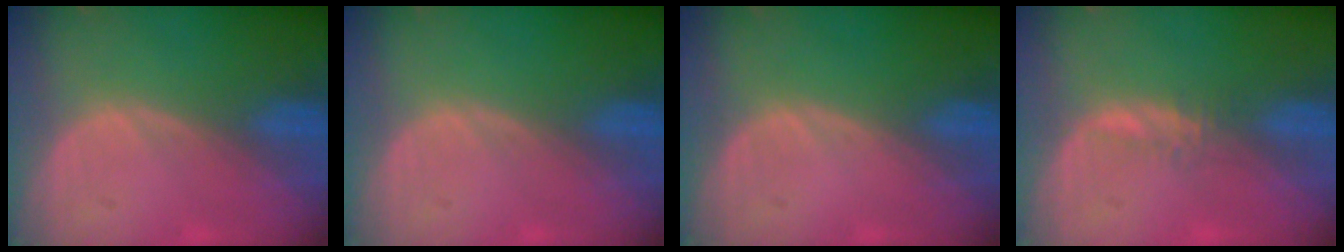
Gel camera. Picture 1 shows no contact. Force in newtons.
{"total": 0.0}
{"total": 0.0}
{"total": 1.3, "press": 1.2, "slide": 0.5}